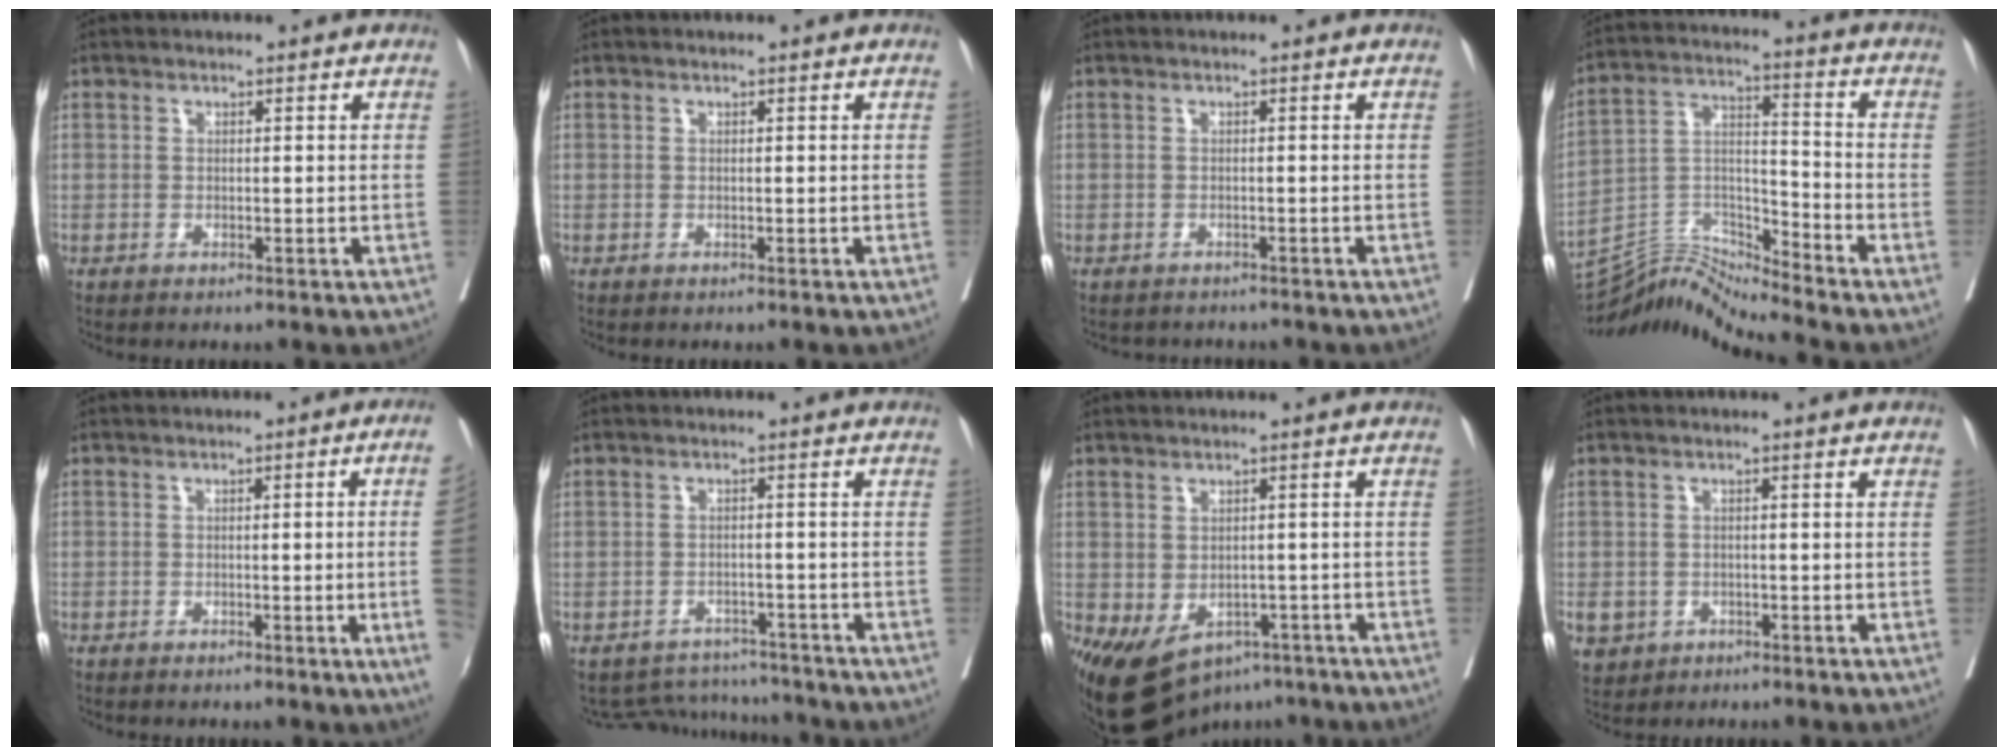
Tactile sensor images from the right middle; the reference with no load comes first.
{"total": 0.0}
{"total": 2.6, "force": [-2.4, 1.0, 0.2], "torque": [-0.004, -0.002, -0.035]}
{"total": 9.6, "force": [-9.3, -2.4, -0.2], "torque": [0.001, 0.036, -0.175]}
{"total": 7.0, "force": [-1.2, -1.2, 6.8], "torque": [-0.070, -0.003, -0.021]}
{"total": 6.9, "force": [-6.6, 1.7, -0.8], "torque": [0.015, 0.019, -0.091]}
{"total": 11.2, "force": [-6.7, 7.2, 5.3], "torque": [-0.097, 0.007, -0.093]}
{"total": 8.9, "force": [-3.8, 7.4, 2.9], "torque": [-0.083, 0.002, -0.053]}